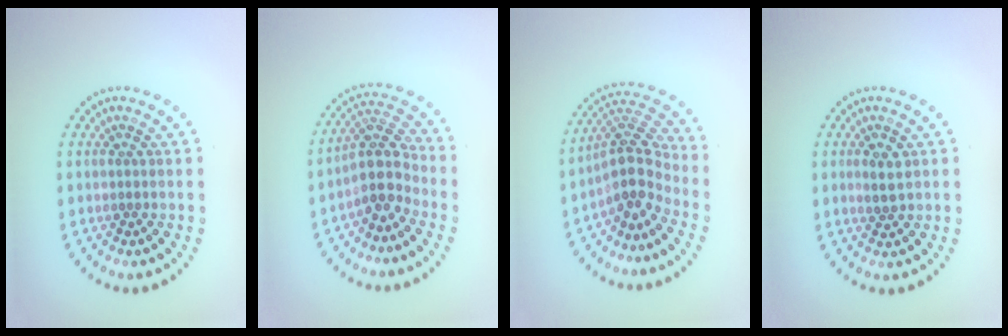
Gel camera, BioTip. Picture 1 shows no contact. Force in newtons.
{"total": 3.9, "press": 3.1, "slide": 2.4}
{"total": 4.1, "press": 3.1, "slide": 2.7}
{"total": 1.9, "press": 1.8, "slide": 0.6}